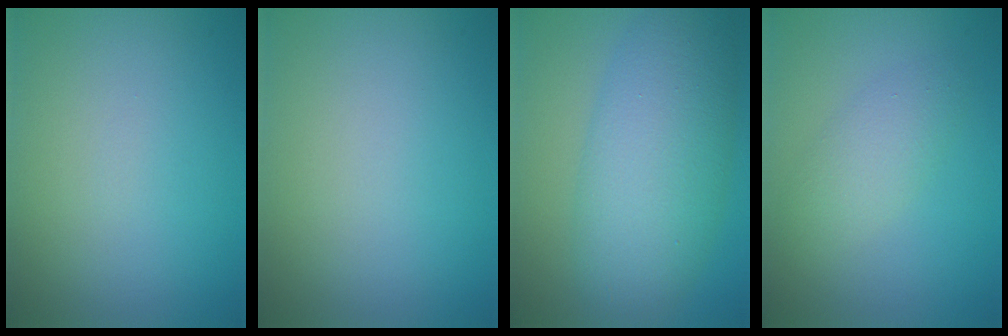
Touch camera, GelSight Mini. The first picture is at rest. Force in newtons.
{"total": 0.0}
{"total": 8.4, "press": 8.4, "slide": 0.0}
{"total": 2.7, "press": 2.7, "slide": 0.2}